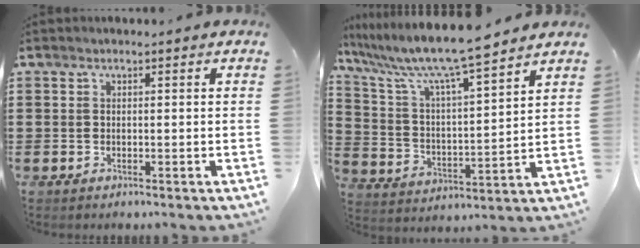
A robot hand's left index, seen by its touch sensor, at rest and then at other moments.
{"total": 9.1, "force": [7.9, 0.0, 4.5], "torque": [-0.121, -0.052, 0.130]}